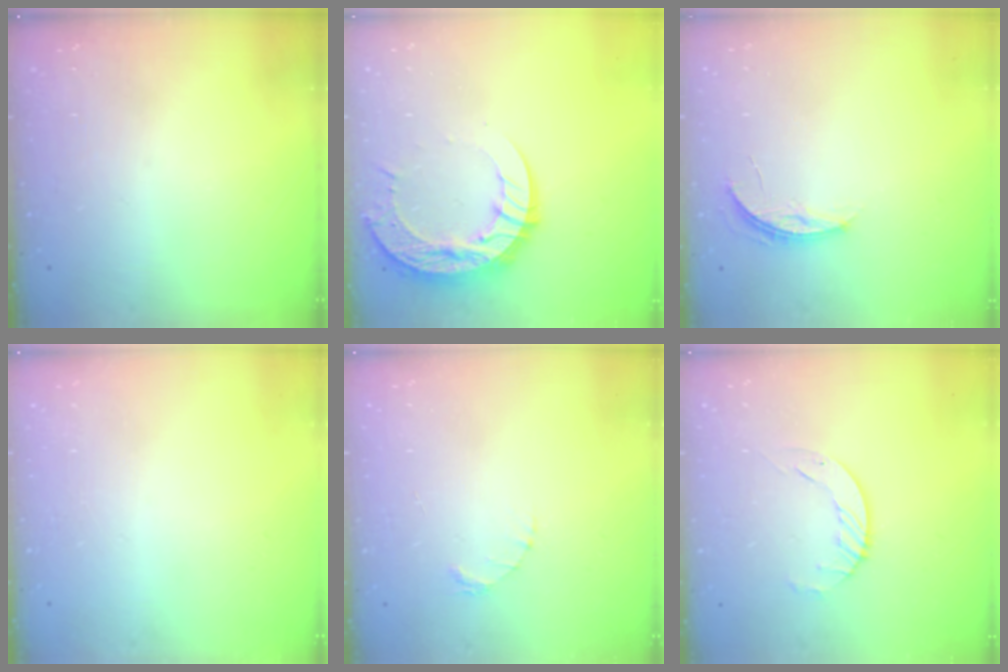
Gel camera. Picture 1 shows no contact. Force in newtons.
{"total": 14.0, "press": 14.0, "slide": 1.3}
{"total": 3.9, "press": 3.9, "slide": 0.4}
{"total": 0.0}
{"total": 1.6, "press": 1.5, "slide": 0.3}
{"total": 3.5, "press": 3.5, "slide": 0.4}